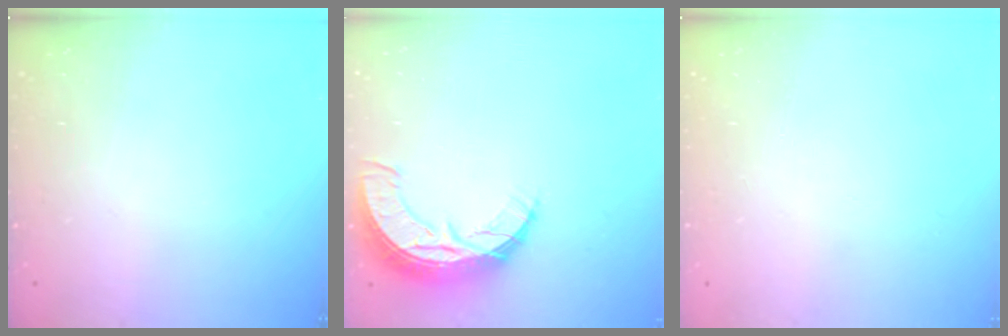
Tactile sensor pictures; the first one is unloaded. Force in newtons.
{"total": 10.6, "press": 10.6, "slide": 0.8}
{"total": 0.0}